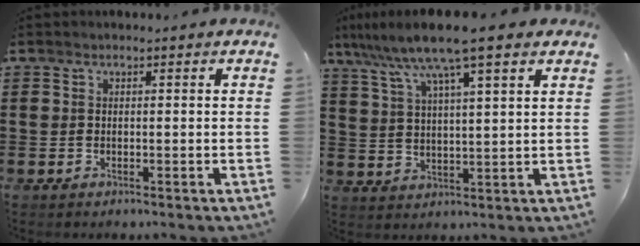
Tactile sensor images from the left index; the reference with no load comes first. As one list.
[{"total": 9.4, "force": [6.9, 0.4, 6.3], "torque": [-0.141, -0.021, 0.117]}]